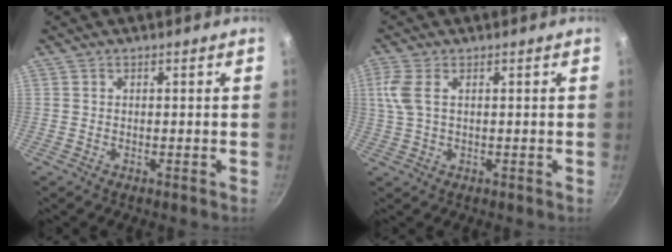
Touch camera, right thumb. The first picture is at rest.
{"total": 4.7, "force": [1.2, 2.2, 3.9], "torque": [-0.095, 0.007, 0.024]}